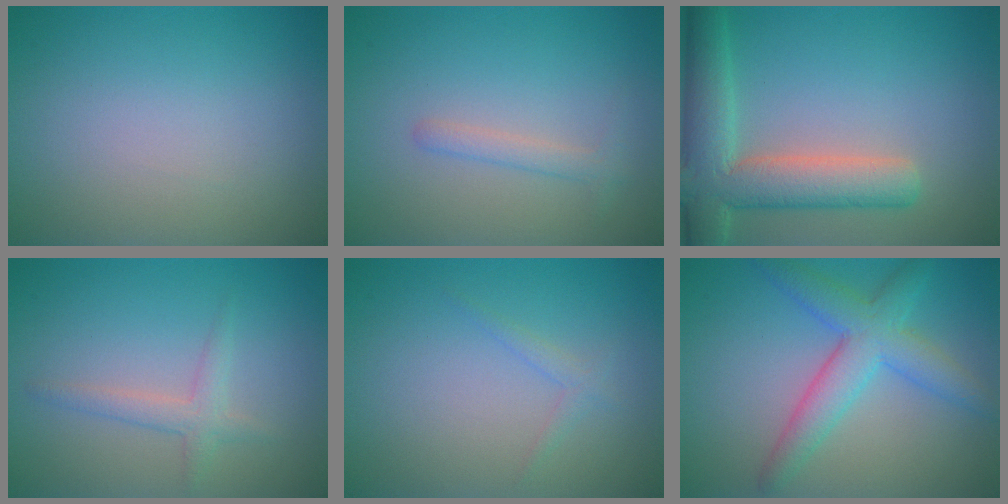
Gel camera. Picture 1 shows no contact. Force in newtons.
{"total": 1.4, "press": 1.4, "slide": 0.0}
{"total": 7.3, "press": 7.2, "slide": 0.8}
{"total": 1.2, "press": 1.2, "slide": 0.1}
{"total": 1.0, "press": 1.0, "slide": 0.1}
{"total": 5.1, "press": 5.1, "slide": 0.1}